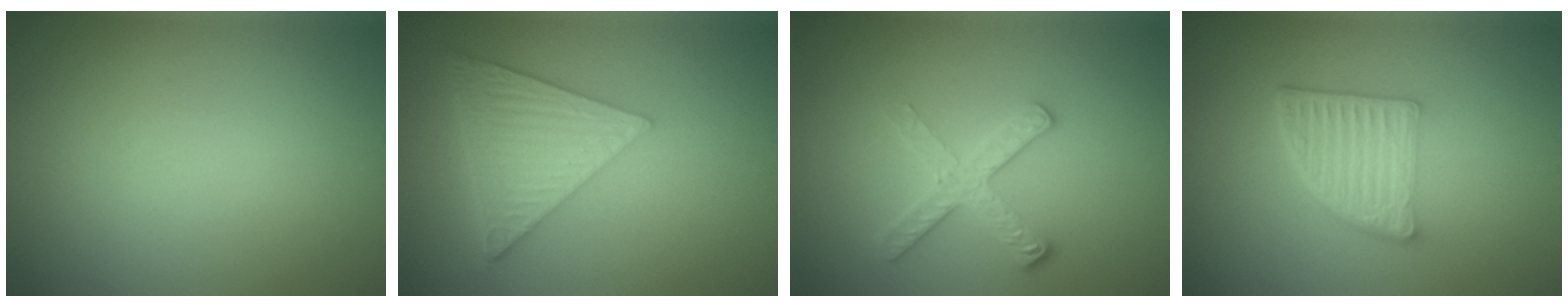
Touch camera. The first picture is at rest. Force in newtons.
{"total": 6.6, "press": 4.6, "slide": 4.7}
{"total": 2.8, "press": 2.5, "slide": 1.3}
{"total": 5.2, "press": 3.6, "slide": 3.8}